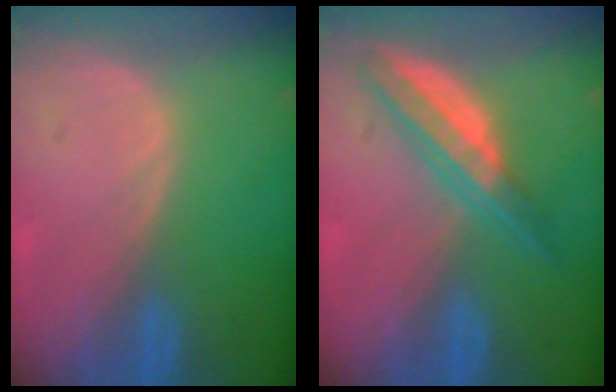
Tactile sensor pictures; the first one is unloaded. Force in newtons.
{"total": 6.6, "press": 5.6, "slide": 3.4}